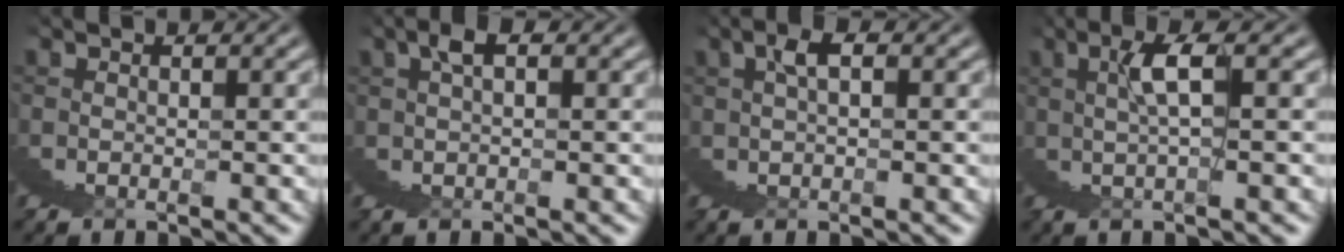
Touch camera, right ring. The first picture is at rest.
{"total": 2.6, "force": [1.7, 0.7, 1.9], "torque": [-0.026, 0.011, 0.025]}
{"total": 2.5, "force": [1.6, 0.2, 1.8], "torque": [-0.021, 0.015, 0.026]}
{"total": 3.6, "force": [2.7, -1.5, 1.8], "torque": [-0.014, 0.031, 0.037]}